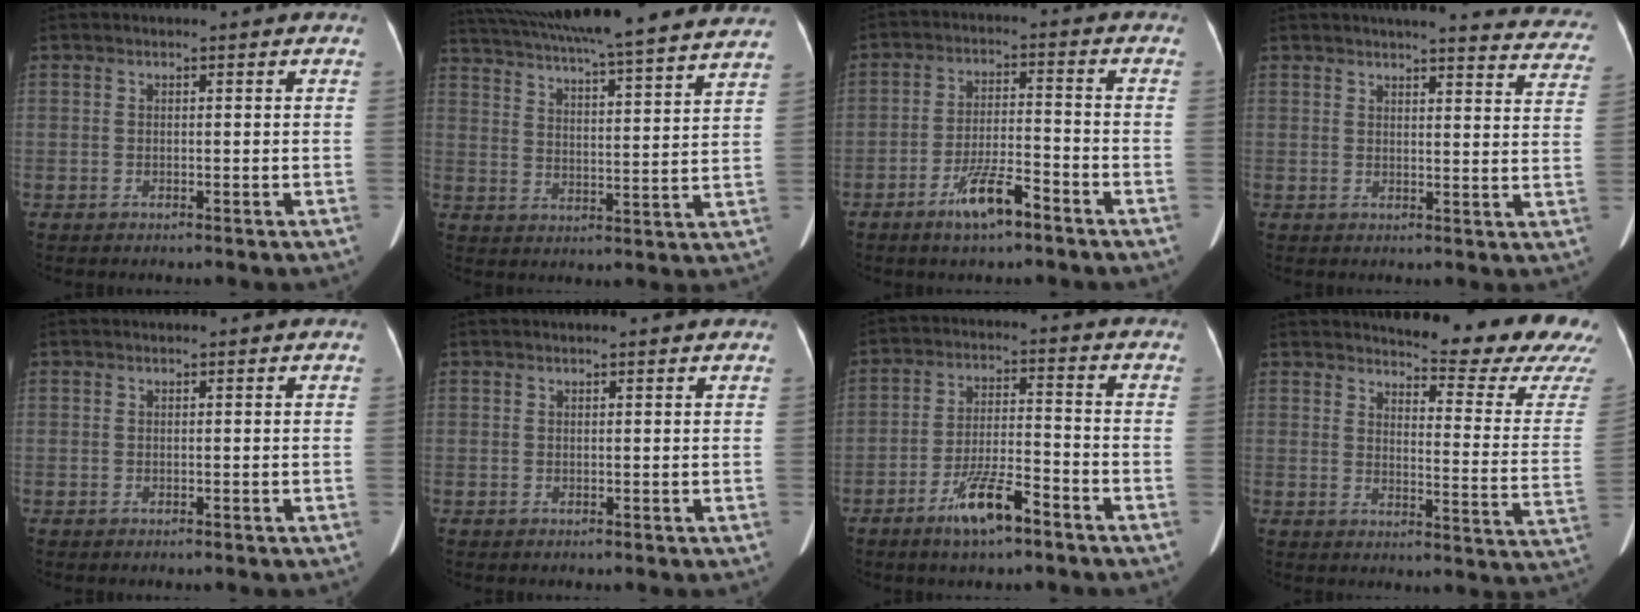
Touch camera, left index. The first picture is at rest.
{"total": 30.4, "force": [27.2, 1.4, 13.4], "torque": [-0.230, -0.019, 0.360]}
{"total": 7.0, "force": [-4.6, 1.3, 5.1], "torque": [-0.102, -0.002, -0.081]}
{"total": 18.7, "force": [17.4, 3.0, 6.0], "torque": [-0.053, -0.053, 0.180]}
{"total": 0.0}
{"total": 1.8, "force": [1.6, 0.1, 0.9], "torque": [-0.011, 0.014, 0.020]}
{"total": 8.1, "force": [-5.3, 1.5, 6.0], "torque": [-0.118, -0.003, -0.093]}
{"total": 17.3, "force": [16.3, 0.4, 5.9], "torque": [-0.074, -0.115, 0.177]}